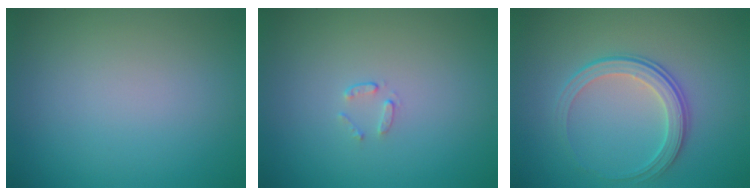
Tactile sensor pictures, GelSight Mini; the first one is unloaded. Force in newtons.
{"total": 0.7, "press": 0.4, "slide": 0.6}
{"total": 2.8, "press": 2.2, "slide": 1.8}